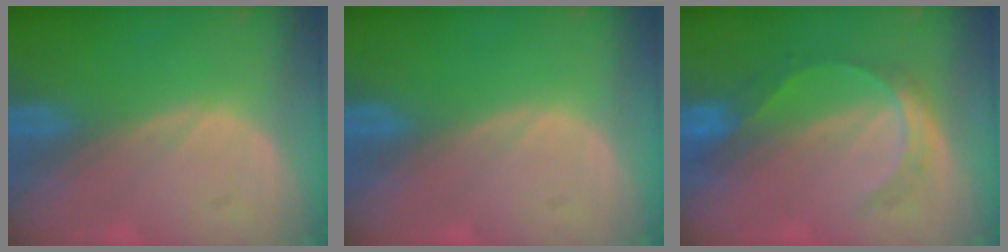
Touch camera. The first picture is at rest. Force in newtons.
{"total": 0.0}
{"total": 5.3, "press": 5.0, "slide": 1.6}